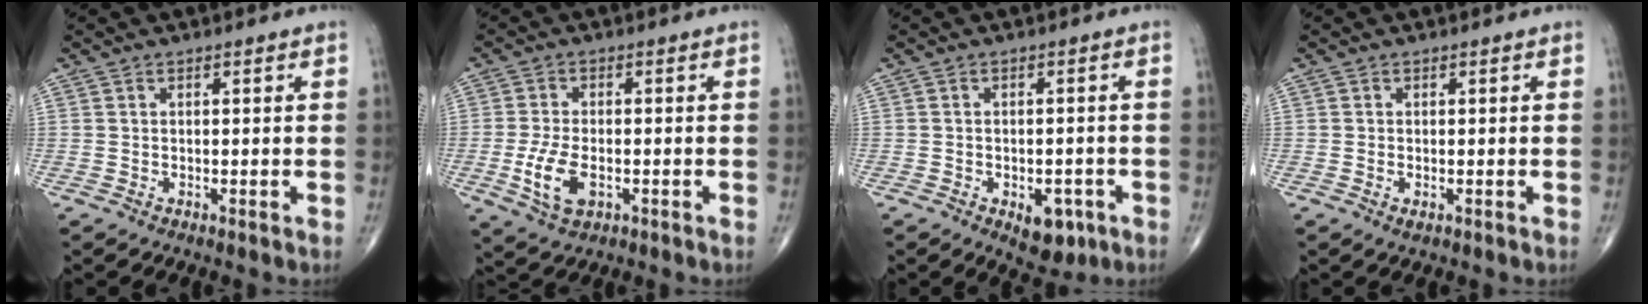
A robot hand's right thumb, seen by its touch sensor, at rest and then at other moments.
{"total": 7.3, "force": [-1.9, 3.9, 5.9], "torque": [-0.123, -0.002, -0.032]}
{"total": 6.1, "force": [-2.7, 3.5, 4.2], "torque": [-0.038, 0.009, -0.026]}
{"total": 1.0, "force": [-0.3, 0.5, 0.8], "torque": [-0.014, 0.000, -0.004]}